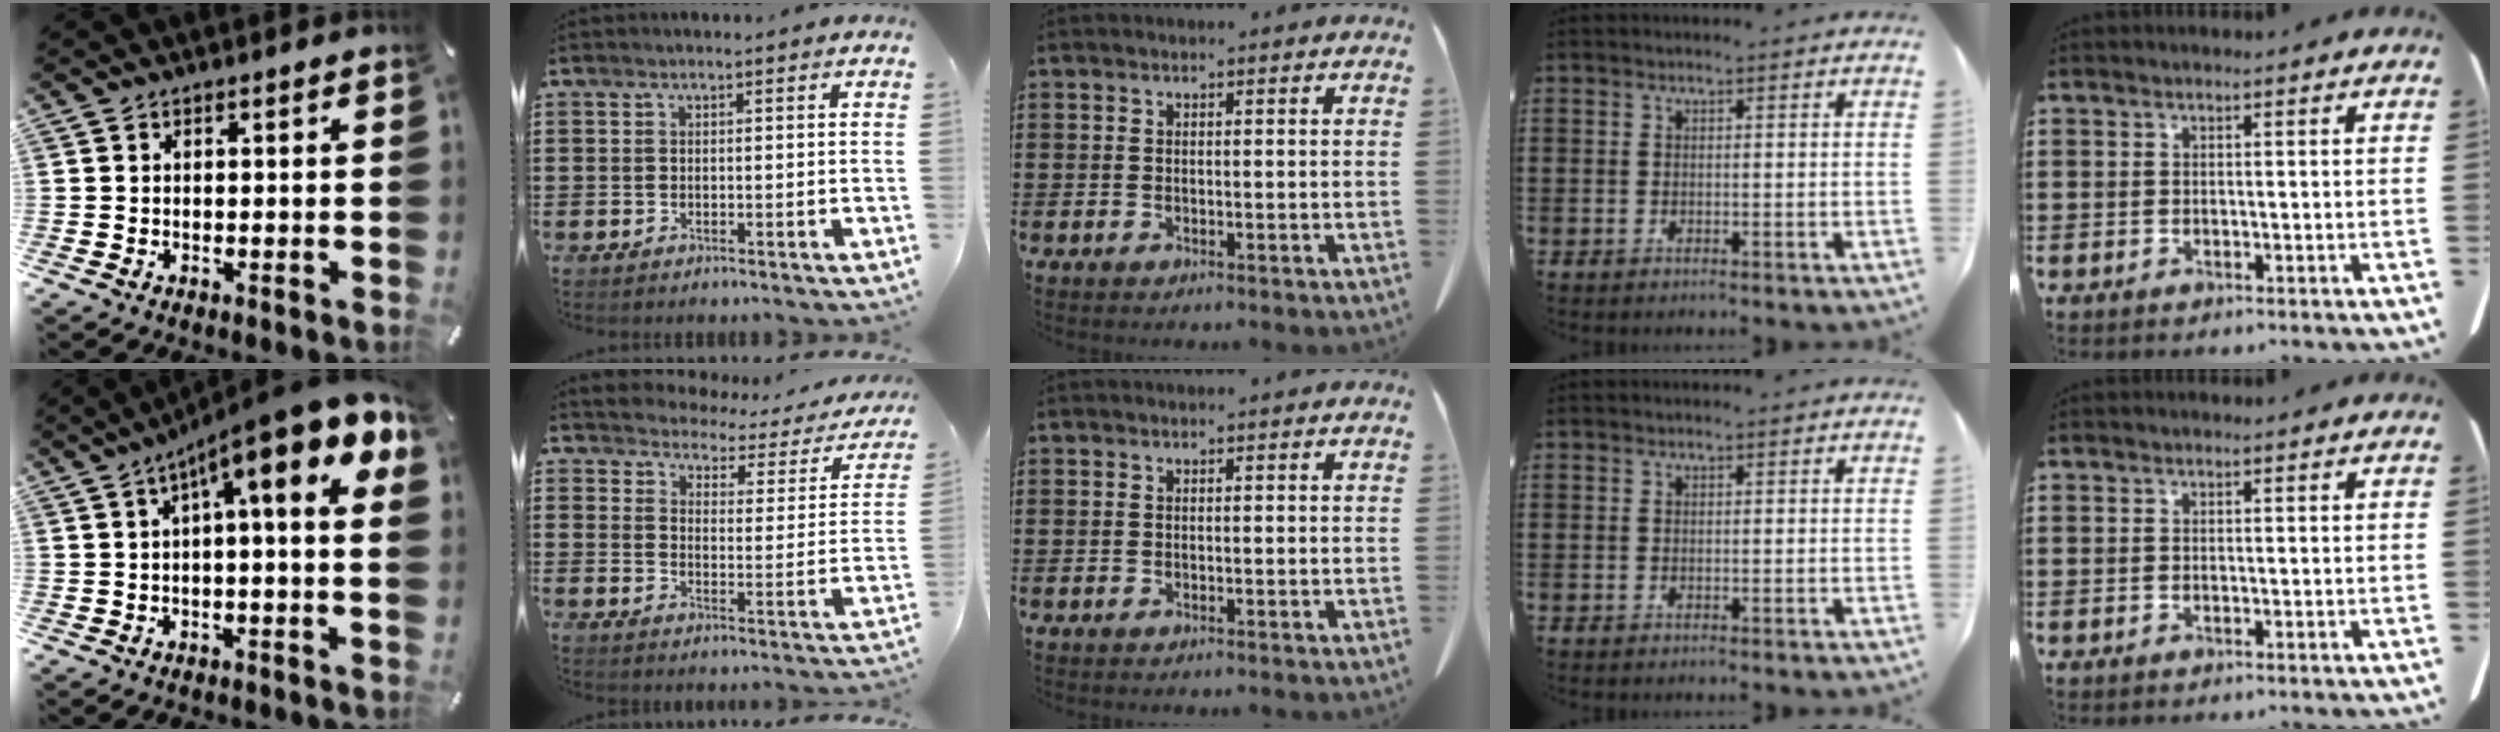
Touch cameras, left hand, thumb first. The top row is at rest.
{"thumb": {"total": 13.5, "force": [6.3, 1.8, 11.8], "torque": [-0.179, -0.050, 0.096]}, "index": {"total": 2.6, "force": [2.5, 0.6, -0.1], "torque": [-0.022, -0.026, 0.034]}}